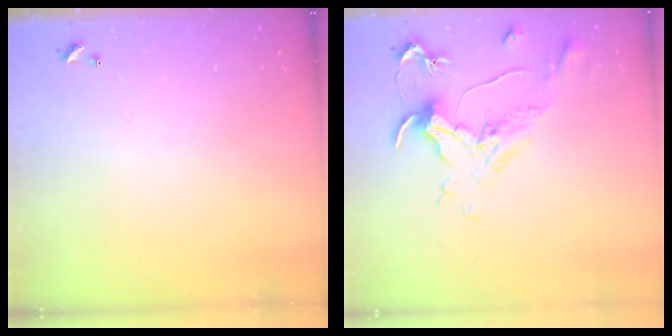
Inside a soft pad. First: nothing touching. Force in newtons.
{"total": 1.5, "press": 1.2, "slide": 1.0}